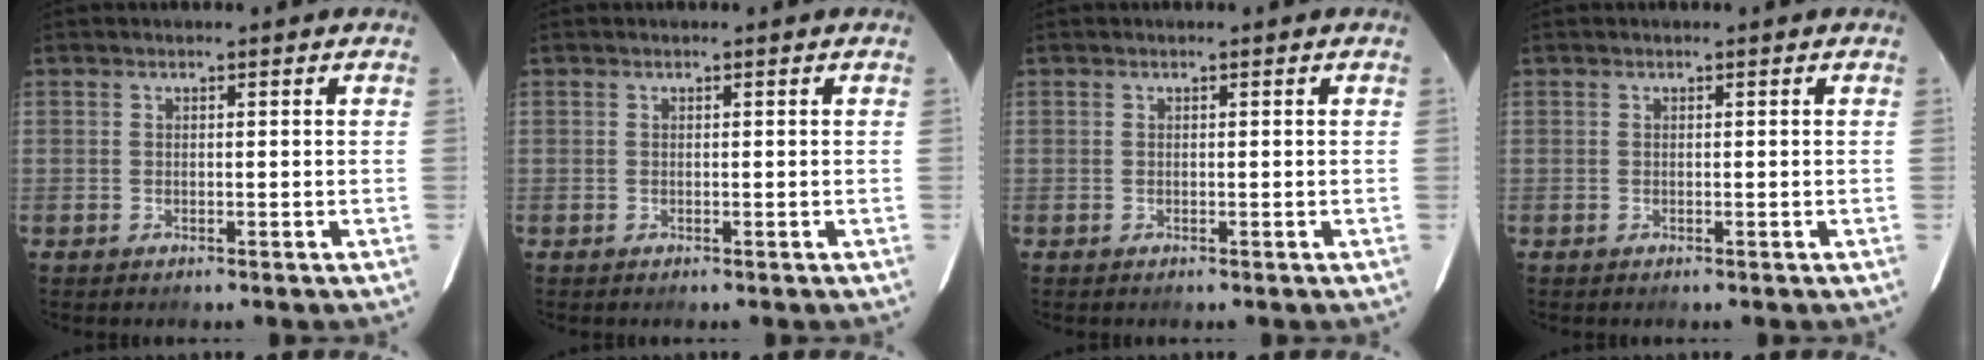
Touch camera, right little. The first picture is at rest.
{"total": 0.0}
{"total": 0.0}
{"total": 0.0}